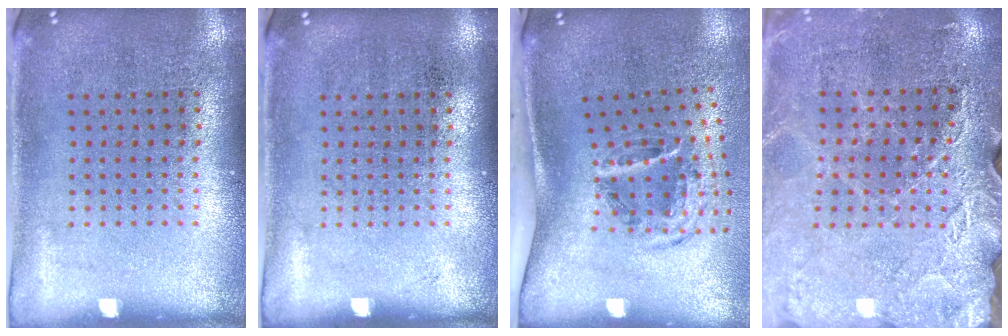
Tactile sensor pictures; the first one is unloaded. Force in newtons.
{"total": 0.0}
{"total": 2.0, "press": 1.2, "slide": 1.5}
{"total": 2.8, "press": 2.8, "slide": 0.3}